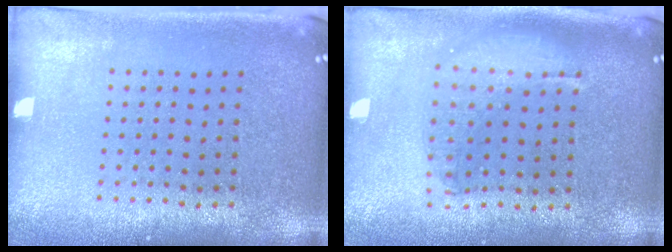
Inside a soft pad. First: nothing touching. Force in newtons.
{"total": 1.6, "press": 1.4, "slide": 0.7}